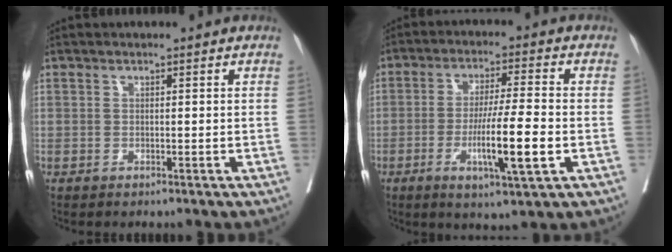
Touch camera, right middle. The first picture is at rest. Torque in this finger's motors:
{"motor_torque": [1.30, -0.84, 0.30, 0.12]}